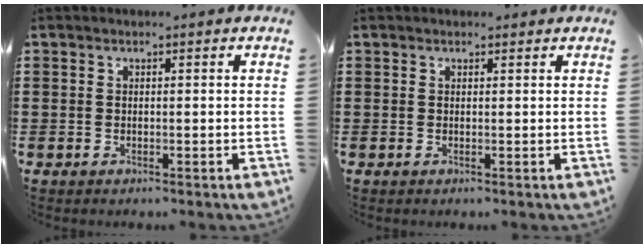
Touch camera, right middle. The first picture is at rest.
{"total": 0.7, "force": [0.7, 0.1, 0.0], "torque": [0.006, -0.002, 0.012]}